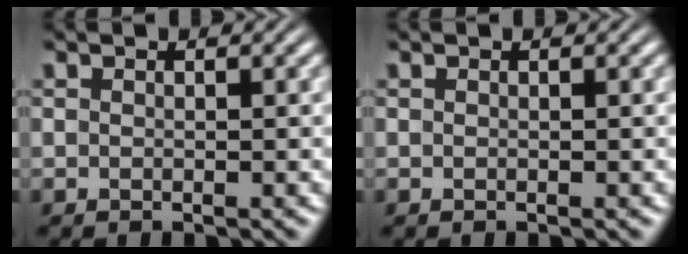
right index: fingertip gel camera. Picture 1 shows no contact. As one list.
[{"total": 0.0}]